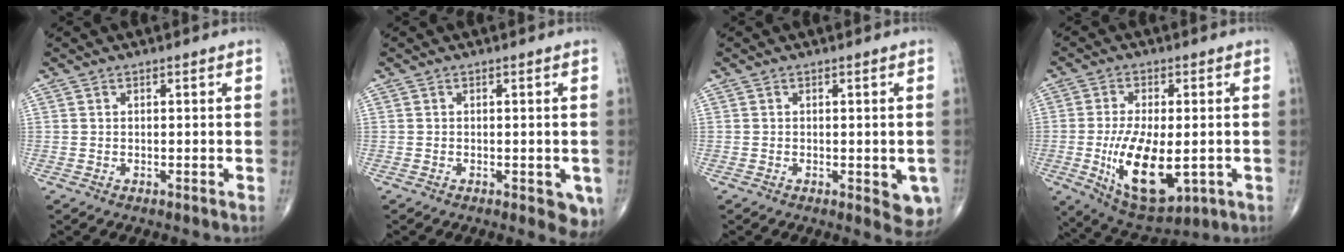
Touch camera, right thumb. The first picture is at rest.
{"total": 4.4, "force": [-1.5, 1.9, 3.7], "torque": [-0.022, -0.005, -0.017]}
{"total": 5.0, "force": [-1.3, 2.1, 4.4], "torque": [-0.031, -0.006, -0.013]}
{"total": 15.0, "force": [-2.9, 7.1, 13.0], "torque": [-0.219, -0.016, -0.029]}